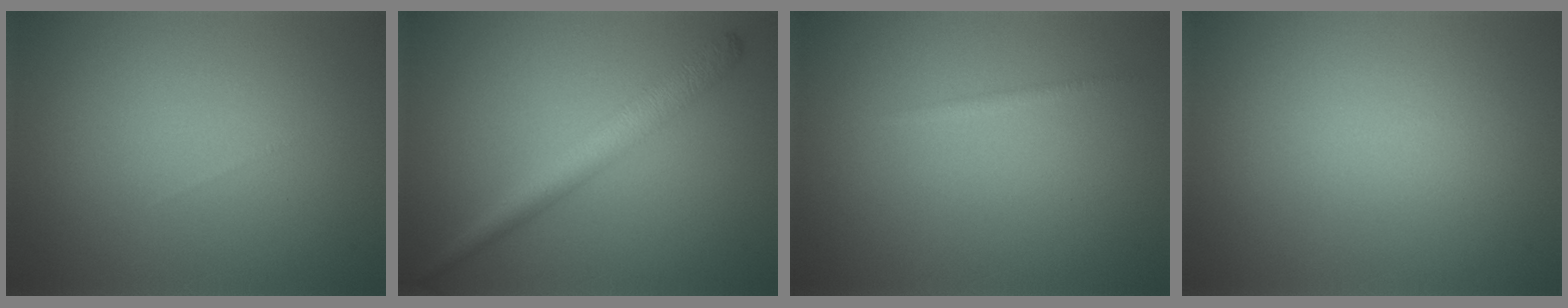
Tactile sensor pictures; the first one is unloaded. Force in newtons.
{"total": 3.3, "press": 3.3, "slide": 0.1}
{"total": 0.6, "press": 0.6, "slide": 0.0}
{"total": 0.0}